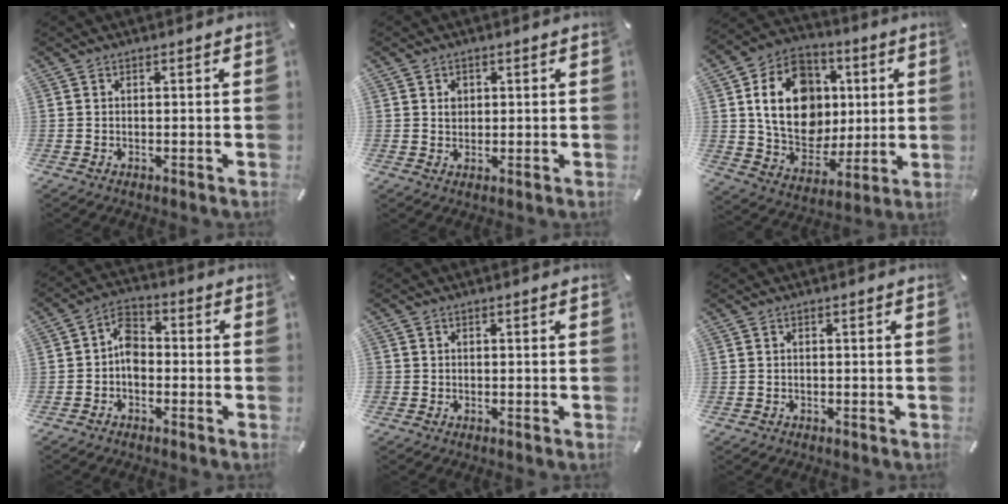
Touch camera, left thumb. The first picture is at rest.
{"total": 2.1, "force": [0.6, 1.9, 0.6], "torque": [0.001, -0.002, 0.007]}
{"total": 19.3, "force": [3.4, 15.6, 10.8], "torque": [-0.192, -0.005, 0.068]}
{"total": 6.4, "force": [-1.5, 4.6, 4.3], "torque": [-0.079, 0.023, -0.025]}
{"total": 1.1, "force": [-0.4, 1.0, 0.2], "torque": [-0.001, 0.003, -0.009]}
{"total": 0.7, "force": [-0.3, 0.6, 0.3], "torque": [-0.005, 0.003, -0.008]}